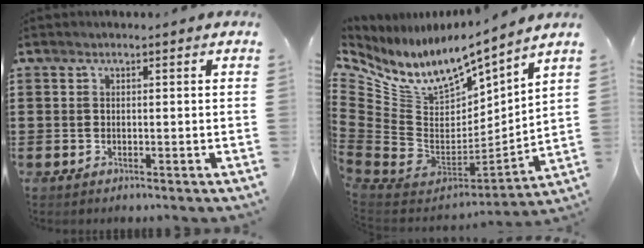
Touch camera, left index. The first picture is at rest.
{"total": 9.0, "force": [6.4, 4.3, 4.5], "torque": [-0.127, -0.062, 0.113]}